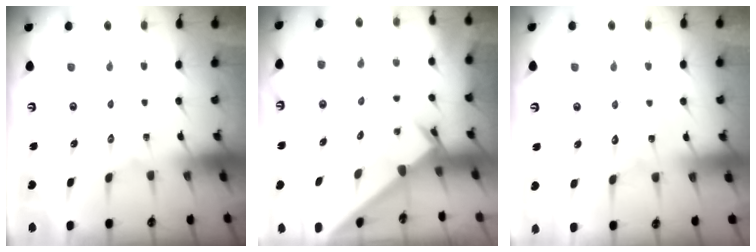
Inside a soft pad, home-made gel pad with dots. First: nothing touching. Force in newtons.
{"total": 1.2, "press": 1.2, "slide": 0.1}
{"total": 4.0, "press": 4.0, "slide": 0.4}